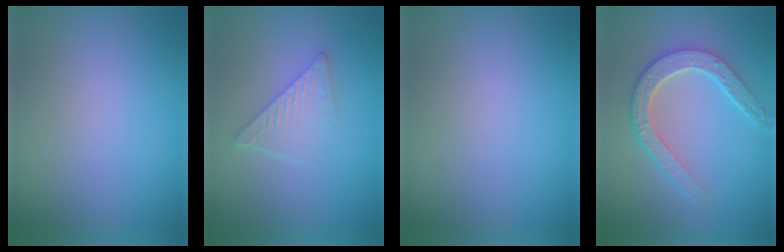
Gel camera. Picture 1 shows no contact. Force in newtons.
{"total": 2.6, "press": 2.6, "slide": 0.3}
{"total": 0.0}
{"total": 4.7, "press": 3.8, "slide": 2.8}